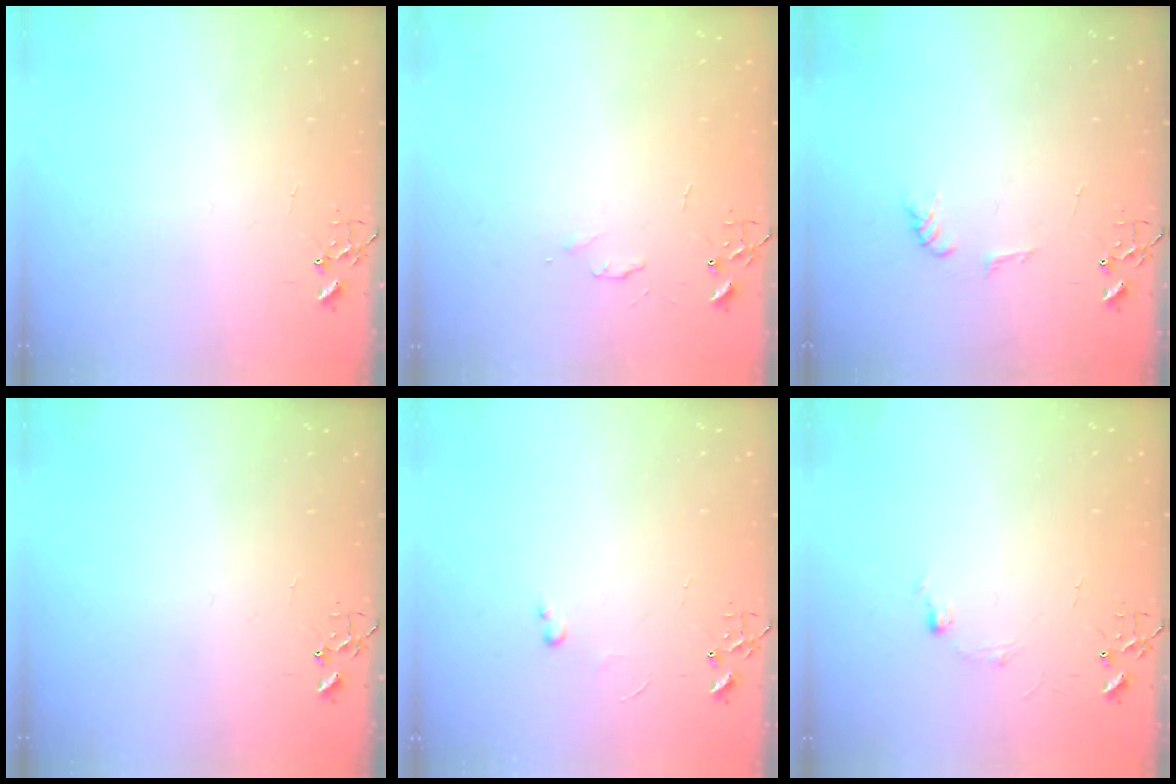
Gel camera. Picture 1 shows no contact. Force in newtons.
{"total": 4.1, "press": 4.1, "slide": 0.7}
{"total": 5.9, "press": 5.9, "slide": 0.6}
{"total": 0.0}
{"total": 2.6, "press": 2.6, "slide": 0.4}
{"total": 5.8, "press": 5.7, "slide": 0.7}